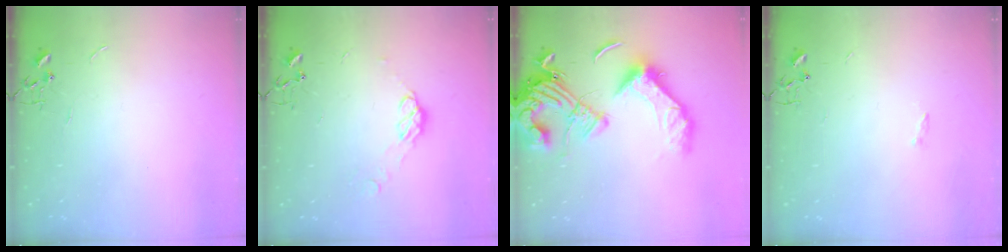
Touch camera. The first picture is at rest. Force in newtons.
{"total": 6.9, "press": 6.9, "slide": 0.5}
{"total": 22.4, "press": 22.2, "slide": 3.4}
{"total": 1.1, "press": 1.0, "slide": 0.3}